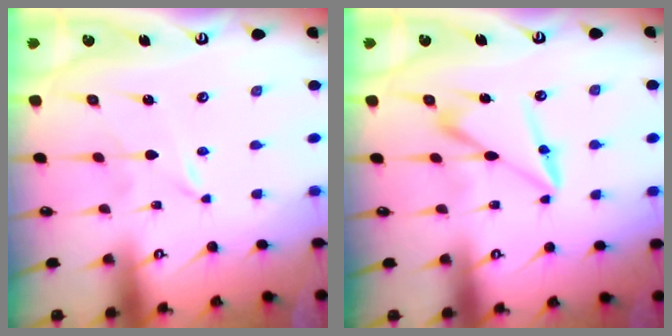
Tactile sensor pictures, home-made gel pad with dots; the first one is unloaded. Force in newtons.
{"total": 9.6, "press": 9.5, "slide": 0.5}